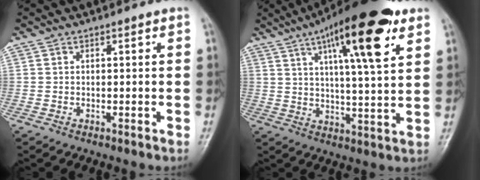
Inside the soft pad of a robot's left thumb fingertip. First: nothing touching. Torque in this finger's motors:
{"motor_torque": [3.26, 1.75, 1.92, -0.85, 0.56]}